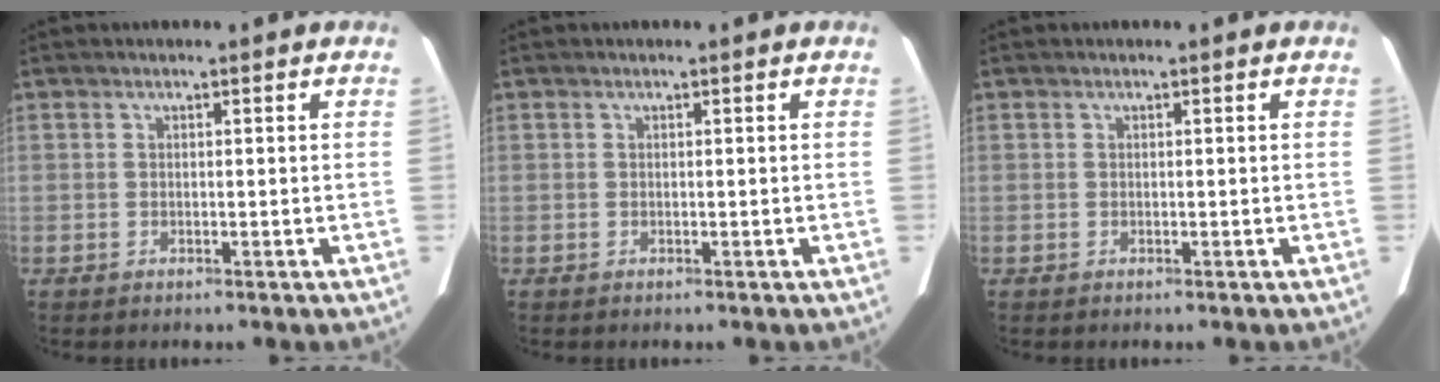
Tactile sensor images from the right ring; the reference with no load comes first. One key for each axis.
{"total": 0.0}
{"total": 0.0}